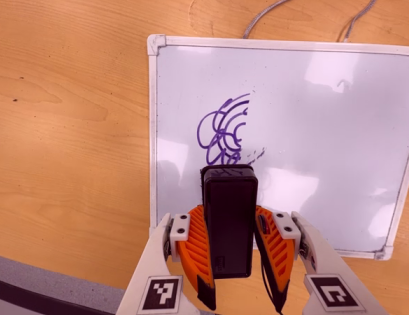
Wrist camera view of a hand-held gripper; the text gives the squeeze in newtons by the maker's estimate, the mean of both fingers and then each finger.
{"total": 6.1, "left": 5.5, "right": 6.7}